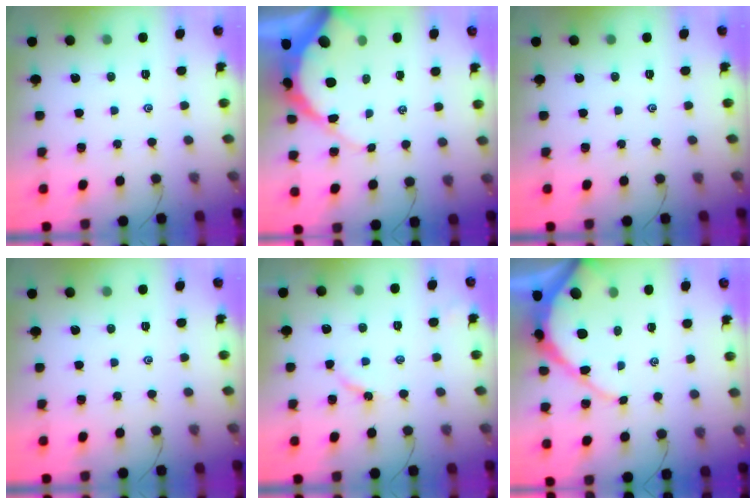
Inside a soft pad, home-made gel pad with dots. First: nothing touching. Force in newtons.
{"total": 9.9, "press": 9.9, "slide": 0.9}
{"total": 0.0}
{"total": 0.0}
{"total": 2.8, "press": 2.8, "slide": 0.4}
{"total": 8.5, "press": 8.5, "slide": 1.0}